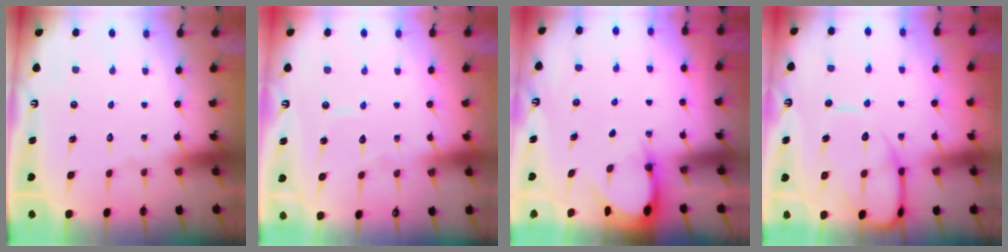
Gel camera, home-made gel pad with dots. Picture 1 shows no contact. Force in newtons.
{"total": 4.7, "press": 4.7, "slide": 0.5}
{"total": 2.9, "press": 2.9, "slide": 0.3}
{"total": 9.6, "press": 9.6, "slide": 1.0}